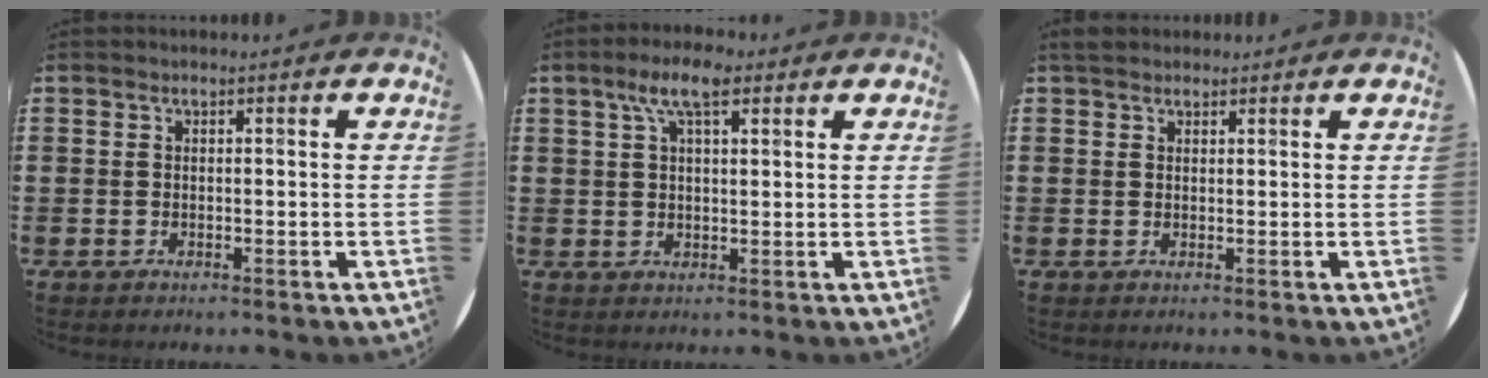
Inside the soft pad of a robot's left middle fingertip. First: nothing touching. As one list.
[{"total": 6.1, "force": [3.6, 2.1, 4.5], "torque": [-0.089, 0.007, 0.061]}, {"total": 1.6, "force": [1.4, 0.6, 0.4], "torque": [-0.010, 0.005, 0.028]}]